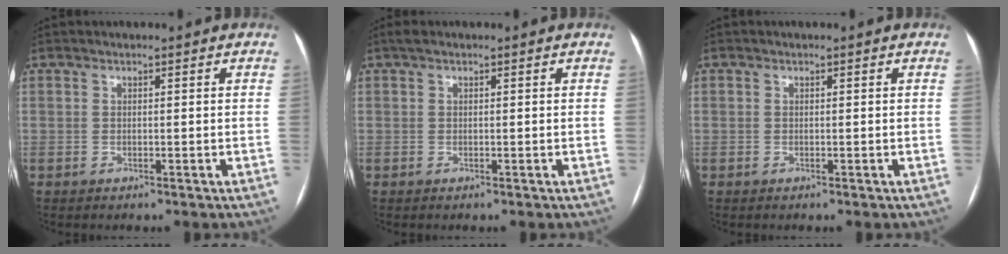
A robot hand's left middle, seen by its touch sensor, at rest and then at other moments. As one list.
[{"total": 0.9, "force": [0.6, 0.3, 0.6], "torque": [-0.014, 0.014, 0.008]}, {"total": 1.4, "force": [-0.7, -0.9, -0.8], "torque": [0.015, -0.008, -0.011]}]